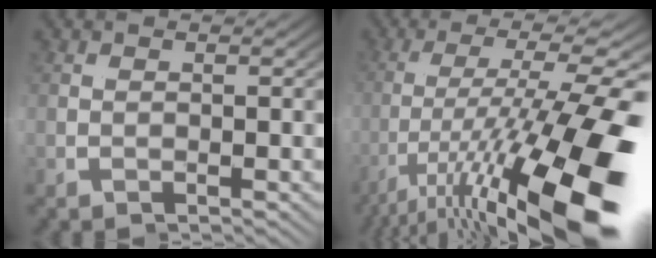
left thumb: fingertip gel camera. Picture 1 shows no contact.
{"total": 9.4, "force": [-4.2, -0.7, 8.3], "torque": [-0.152, 0.015, -0.069]}